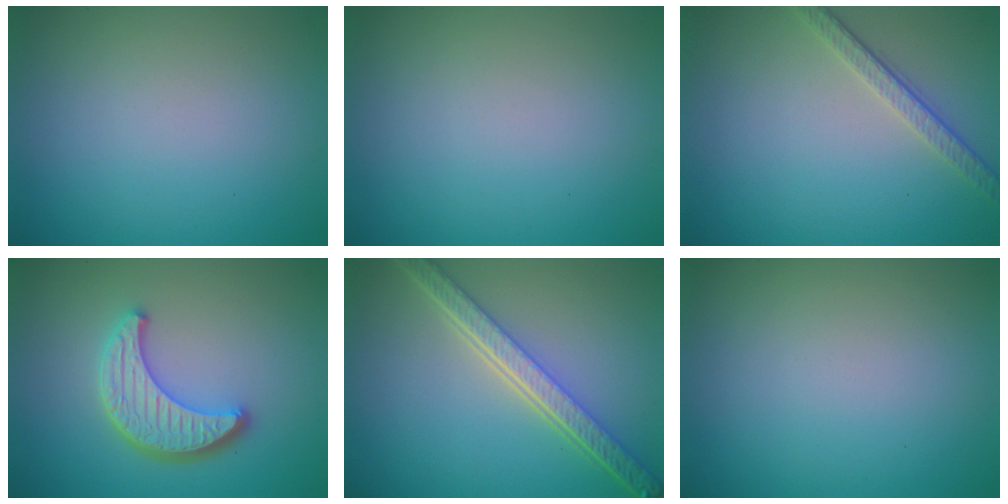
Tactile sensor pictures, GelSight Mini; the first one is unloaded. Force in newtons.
{"total": 0.0}
{"total": 2.6, "press": 2.0, "slide": 1.7}
{"total": 4.4, "press": 3.8, "slide": 2.3}
{"total": 5.7, "press": 4.4, "slide": 3.7}
{"total": 0.0}